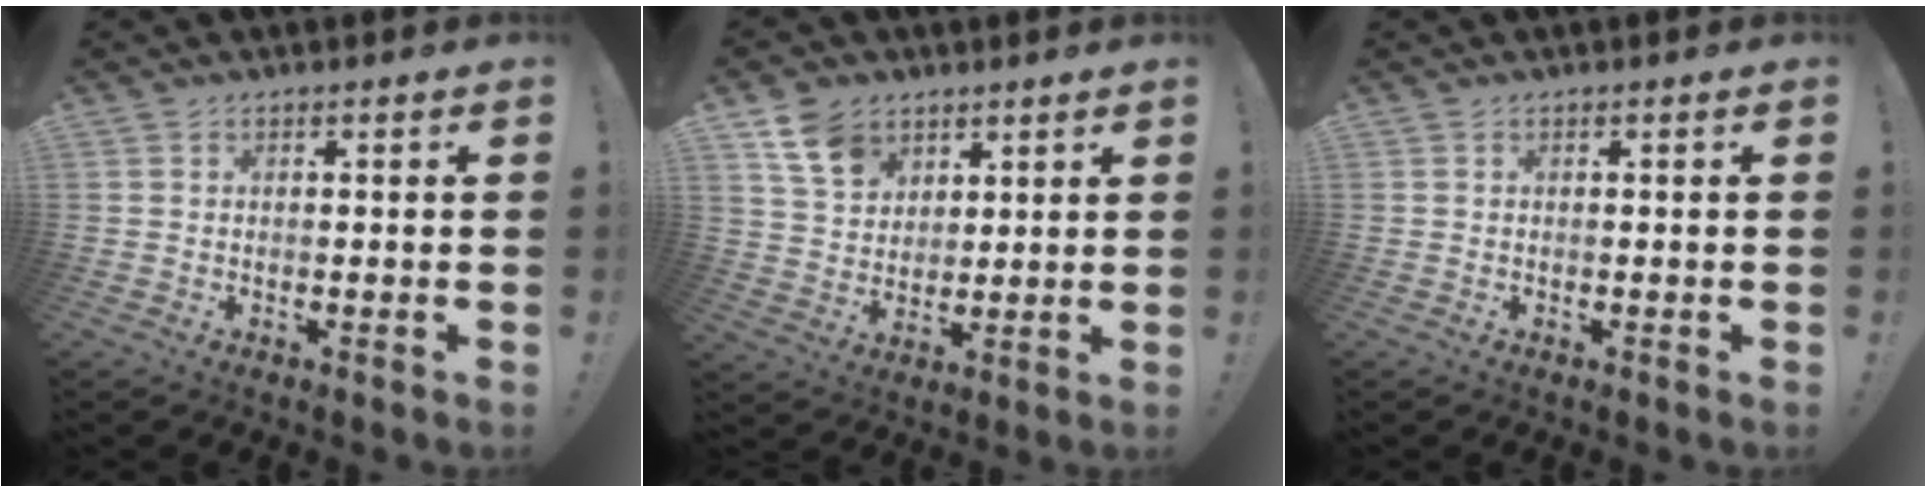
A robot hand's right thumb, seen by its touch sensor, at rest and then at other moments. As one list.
[{"total": 10.6, "force": [6.4, 7.5, 4.0], "torque": [-0.069, -0.030, 0.127]}, {"total": 0.0}]